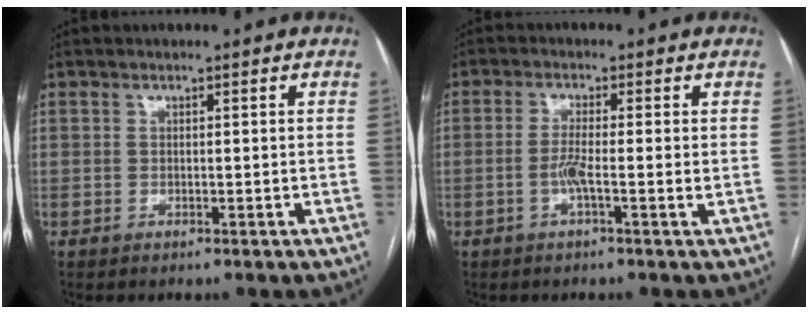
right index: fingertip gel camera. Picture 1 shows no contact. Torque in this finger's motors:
{"motor_torque": [0.15, 0.13, 0.02, 0.03]}